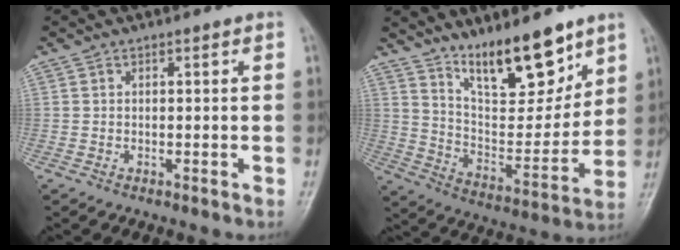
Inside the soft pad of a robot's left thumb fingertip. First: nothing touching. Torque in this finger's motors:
{"motor_torque": [0.67, 0.36, 1.13, -1.64, 0.18]}